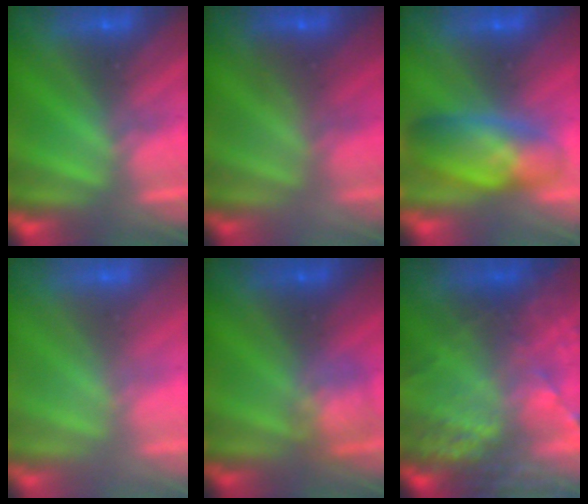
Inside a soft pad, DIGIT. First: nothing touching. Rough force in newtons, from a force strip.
{"total": 2.0}
{"total": 8.9}
{"total": 2.7}
{"total": 2.4}
{"total": 7.5}